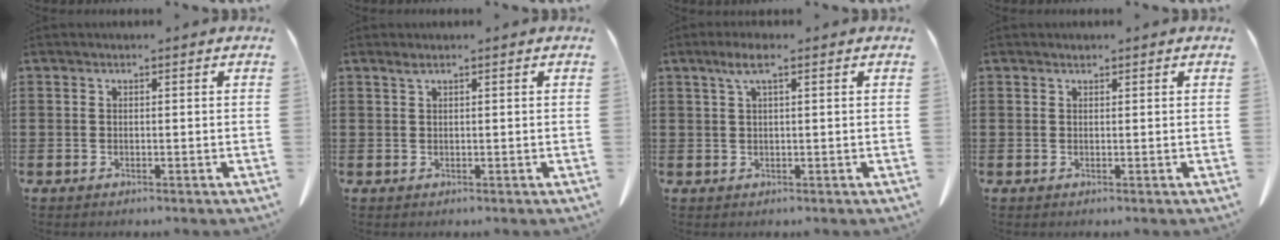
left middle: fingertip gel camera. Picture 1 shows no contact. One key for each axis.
{"total": 0.9, "fx": 0.6, "fy": 0.1, "fz": 0.7, "tx": -0.016, "ty": 0.001, "tz": 0.011}
{"total": 2.9, "fx": 1.3, "fy": 0.4, "fz": 2.6, "tx": -0.054, "ty": 0.004, "tz": 0.021}
{"total": 0.6, "fx": 0.5, "fy": 0.2, "fz": 0.2, "tx": -0.005, "ty": 0.002, "tz": 0.009}